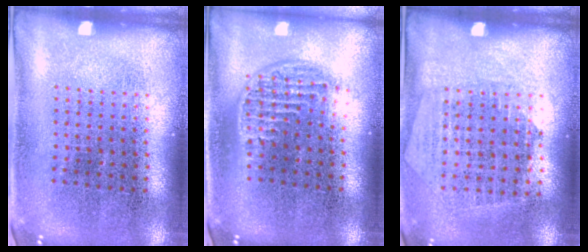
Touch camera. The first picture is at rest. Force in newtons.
{"total": 1.2, "press": 1.0, "slide": 0.7}
{"total": 1.3, "press": 1.1, "slide": 0.6}